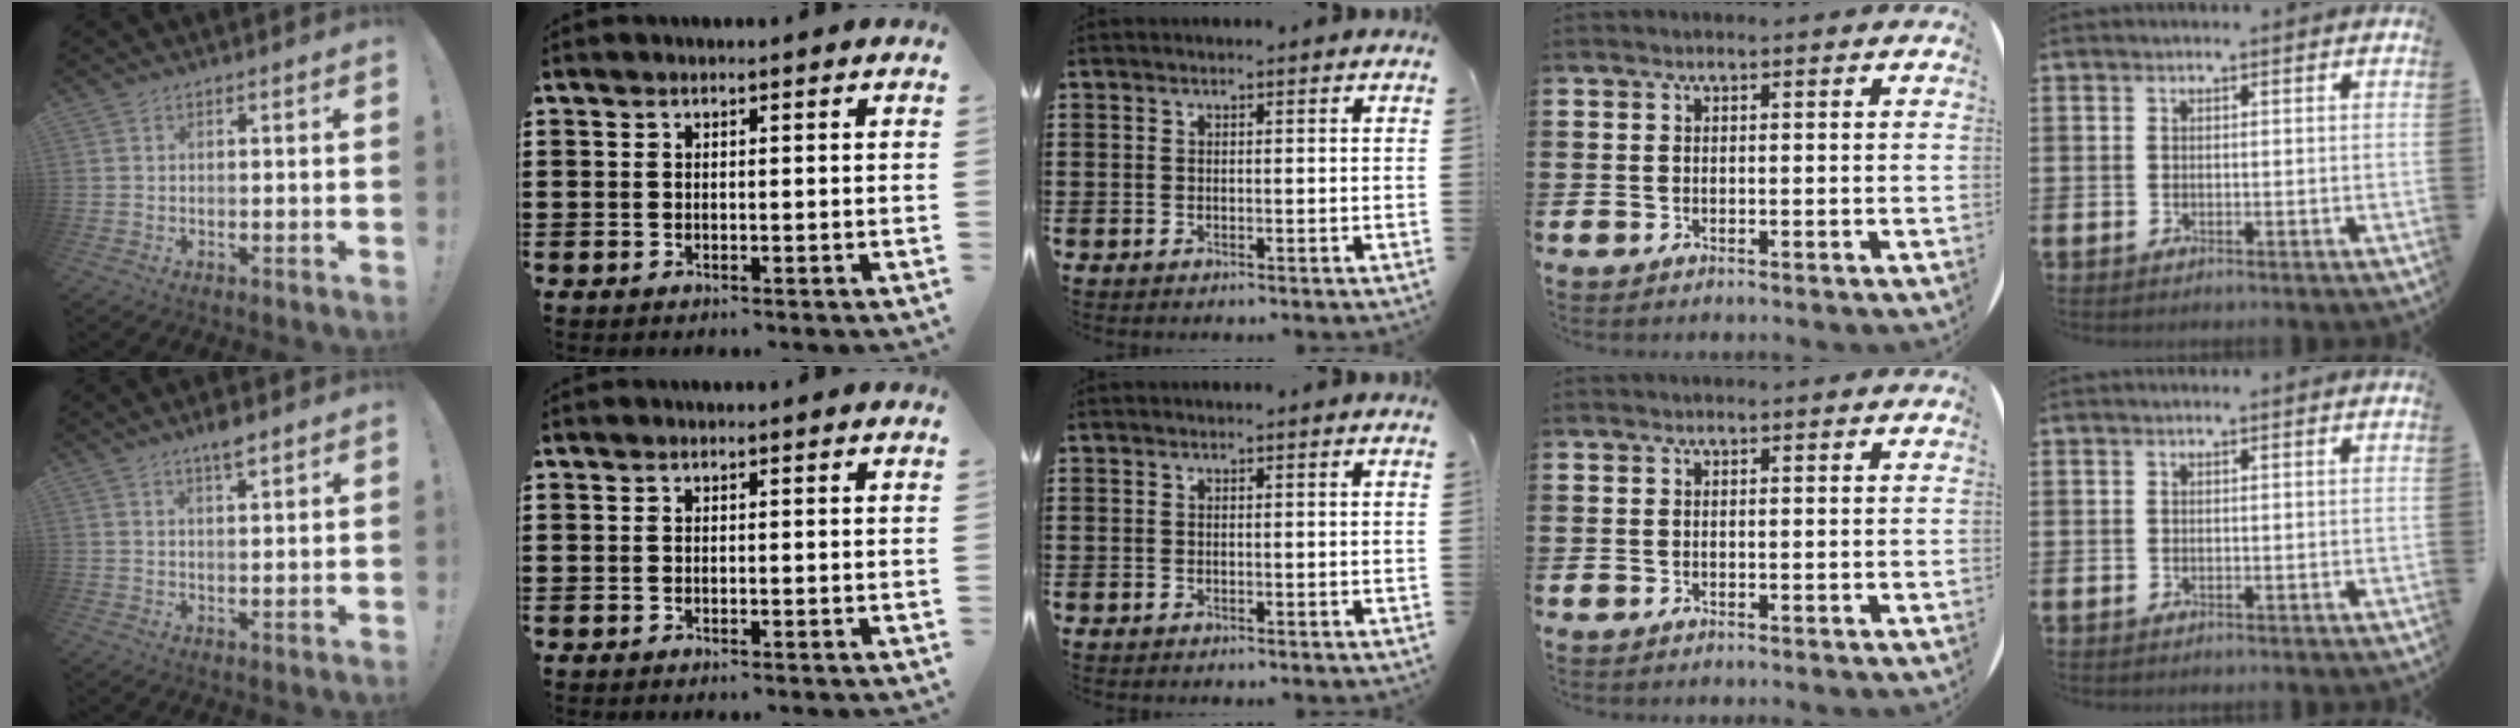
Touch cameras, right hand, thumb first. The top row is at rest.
{"thumb": {"total": 4.2, "force": [3.0, 0.6, 2.9], "torque": [-0.040, -0.017, 0.046]}}